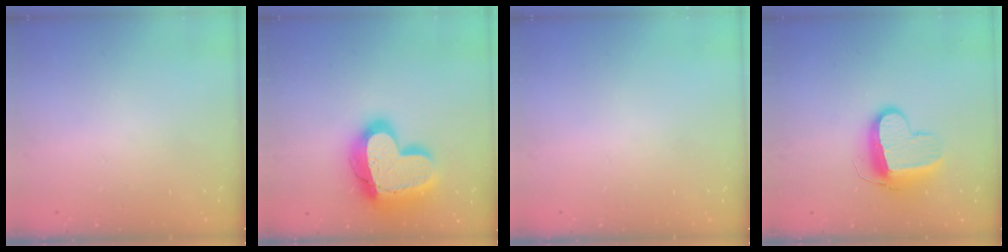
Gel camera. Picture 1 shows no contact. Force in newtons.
{"total": 23.4, "press": 23.3, "slide": 1.9}
{"total": 0.0}
{"total": 11.3, "press": 11.3, "slide": 1.1}